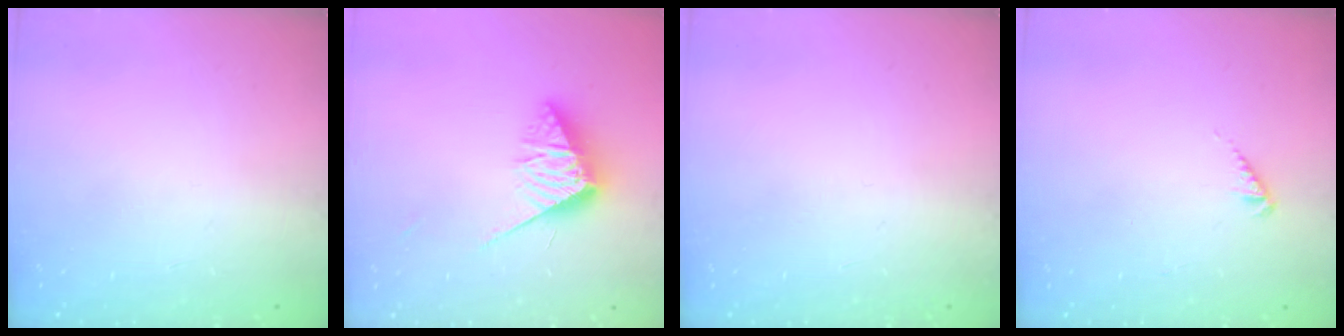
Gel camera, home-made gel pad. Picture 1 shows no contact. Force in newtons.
{"total": 10.8, "press": 10.8, "slide": 0.2}
{"total": 0.0}
{"total": 2.5, "press": 2.5, "slide": 0.5}